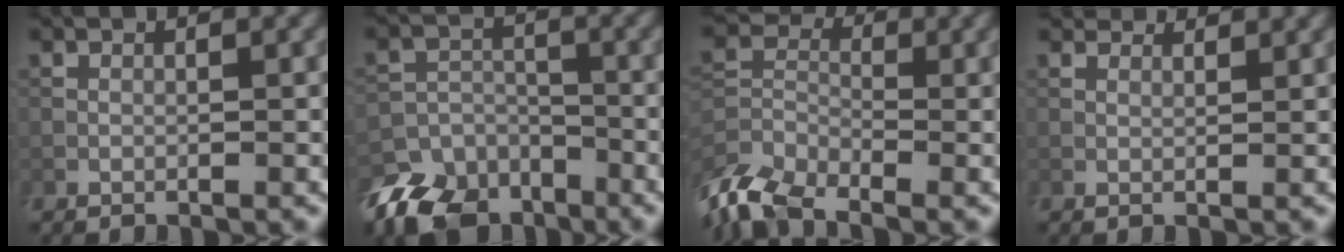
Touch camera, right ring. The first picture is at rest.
{"total": 8.8, "force": [-6.6, 5.3, 2.6], "torque": [-0.040, -0.014, -0.115]}
{"total": 6.8, "force": [-5.2, 3.2, 3.1], "torque": [-0.068, -0.008, -0.120]}
{"total": 5.6, "force": [4.7, 1.9, 2.2], "torque": [-0.053, 0.008, 0.068]}